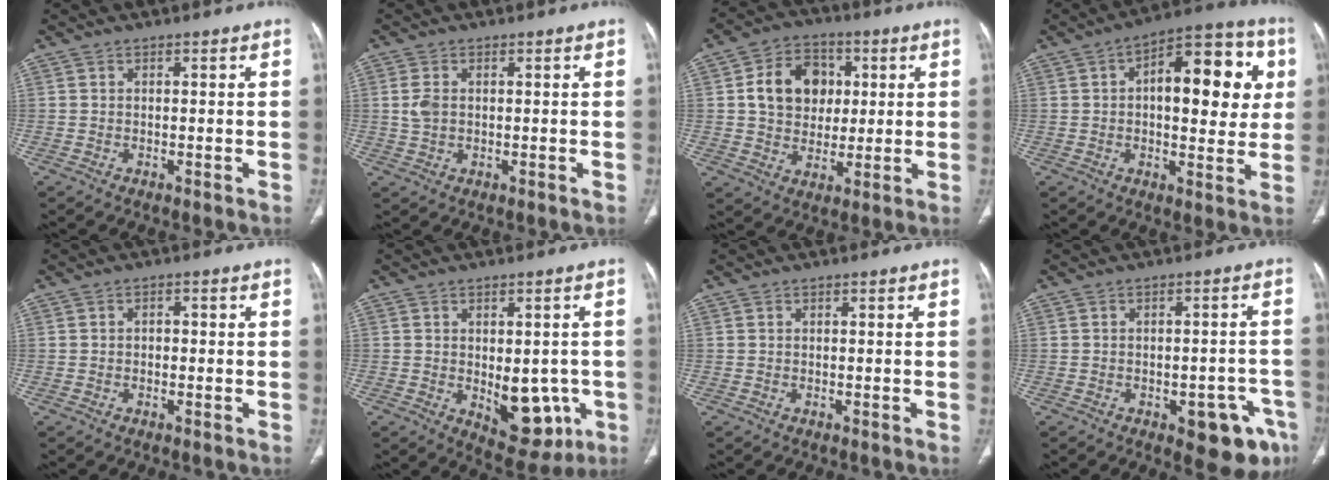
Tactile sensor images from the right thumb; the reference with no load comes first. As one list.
[{"total": 3.1, "force": [0.3, 2.1, 2.3], "torque": [-0.056, 0.001, 0.008]}, {"total": 12.7, "force": [2.4, 10.1, 7.3], "torque": [-0.084, 0.004, 0.039]}, {"total": 18.6, "force": [3.6, 8.8, 15.9], "torque": [-0.170, 0.020, 0.041]}, {"total": 1.3, "force": [-0.2, 1.0, 0.9], "torque": [-0.008, 0.006, -0.005]}, {"total": 10.7, "force": [-2.2, 6.2, 8.4], "torque": [-0.069, -0.005, -0.013]}, {"total": 0.0}, {"total": 10.3, "force": [-5.2, 4.5, 7.7], "torque": [-0.065, 0.026, -0.058]}]